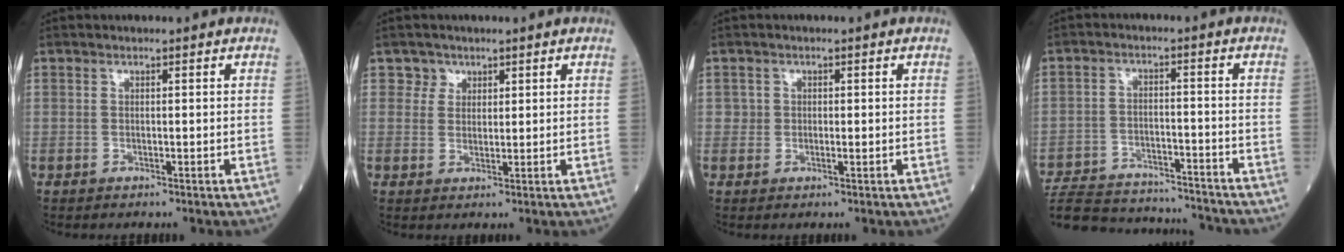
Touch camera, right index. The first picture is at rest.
{"total": 2.2, "force": [1.4, 1.7, -0.3], "torque": [0.016, 0.001, 0.019]}
{"total": 1.0, "force": [0.1, 0.9, 0.3], "torque": [-0.005, 0.001, 0.003]}
{"total": 18.9, "force": [-17.9, 3.3, 5.1], "torque": [-0.119, -0.004, -0.260]}